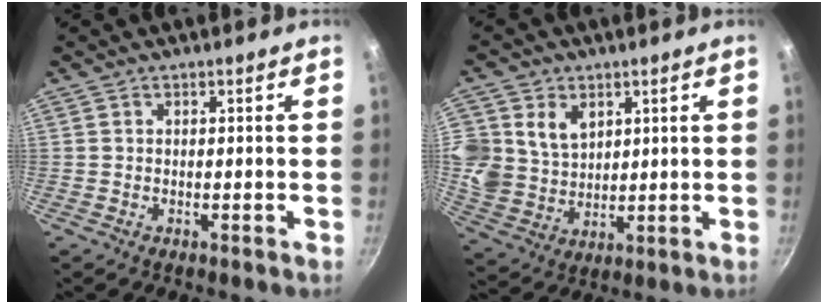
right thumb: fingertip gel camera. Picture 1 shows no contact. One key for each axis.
{"total": 12.9, "fx": 4.3, "fy": 10.6, "fz": 6.0, "tx": -0.118, "ty": -0.013, "tz": 0.093}